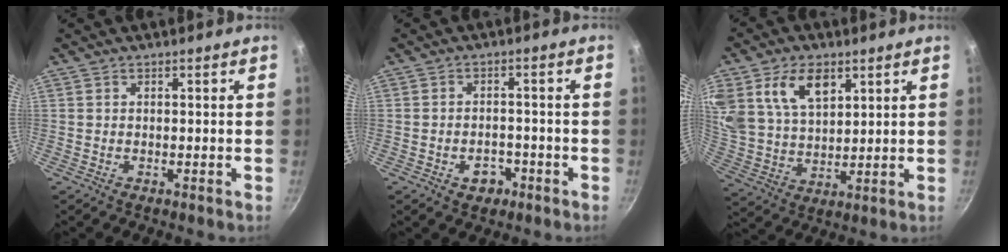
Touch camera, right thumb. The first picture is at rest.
{"total": 4.1, "force": [-2.0, 2.9, 2.0], "torque": [-0.014, 0.018, -0.024]}
{"total": 13.9, "force": [6.6, 8.8, 8.6], "torque": [-0.148, -0.020, 0.133]}